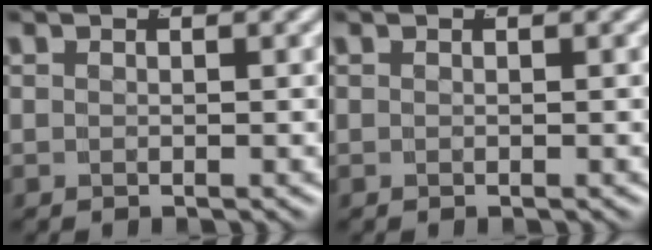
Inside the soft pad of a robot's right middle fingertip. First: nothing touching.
{"total": 0.0}